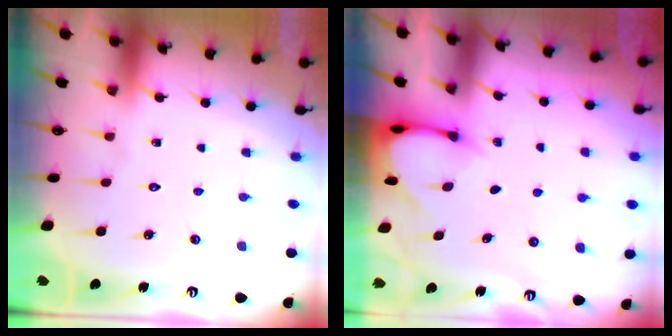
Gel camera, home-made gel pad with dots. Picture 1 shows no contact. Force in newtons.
{"total": 3.0, "press": 3.0, "slide": 0.2}